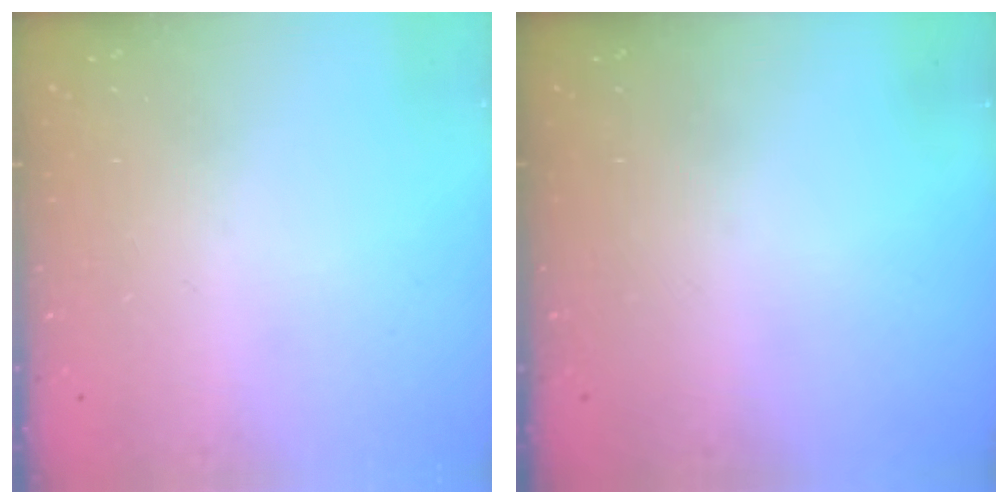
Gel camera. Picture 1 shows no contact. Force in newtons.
{"total": 0.0}